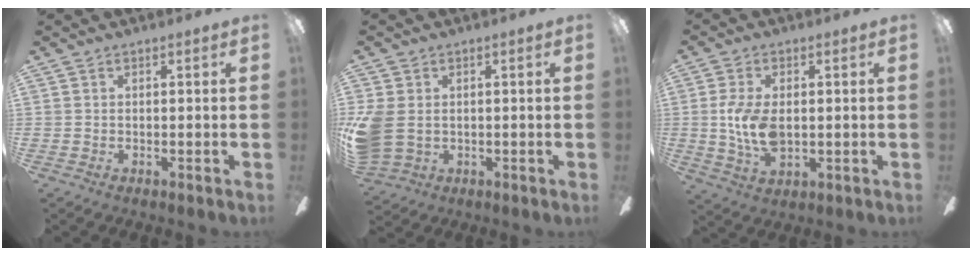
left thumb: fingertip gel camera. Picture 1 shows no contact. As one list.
[{"total": 8.5, "force": [0.4, 6.7, 5.3], "torque": [-0.133, 0.007, 0.013]}, {"total": 10.2, "force": [0.0, 5.7, 8.4], "torque": [-0.193, -0.003, -0.002]}]